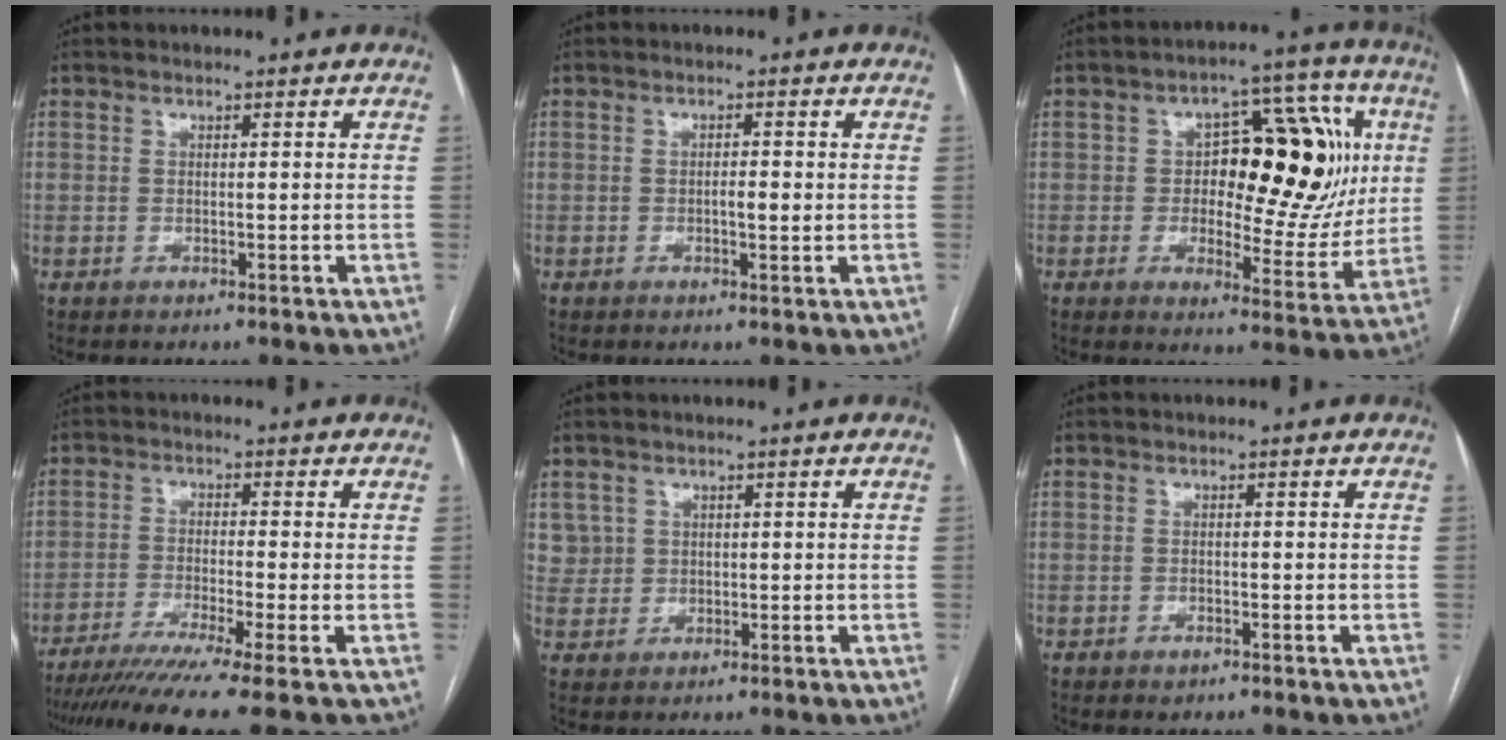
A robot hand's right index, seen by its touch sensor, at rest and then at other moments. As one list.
[{"total": 1.9, "force": [-0.2, 0.5, 1.9], "torque": [-0.032, 0.002, -0.003]}, {"total": 17.7, "force": [2.6, 8.2, 15.5], "torque": [-0.182, 0.037, 0.042]}, {"total": 11.3, "force": [-8.7, -1.9, 7.0], "torque": [-0.099, -0.031, -0.135]}, {"total": 3.2, "force": [1.4, 2.9, -0.3], "torque": [0.023, 0.009, 0.023]}, {"total": 0.9, "force": [-0.6, 0.5, 0.4], "torque": [-0.009, 0.000, -0.006]}]